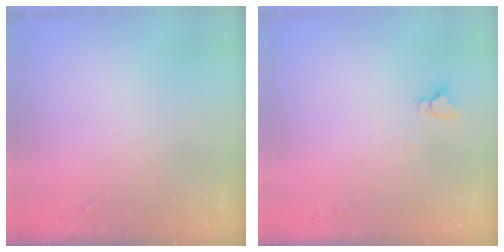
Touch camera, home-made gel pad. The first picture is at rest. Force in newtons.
{"total": 3.3, "press": 3.3, "slide": 0.2}